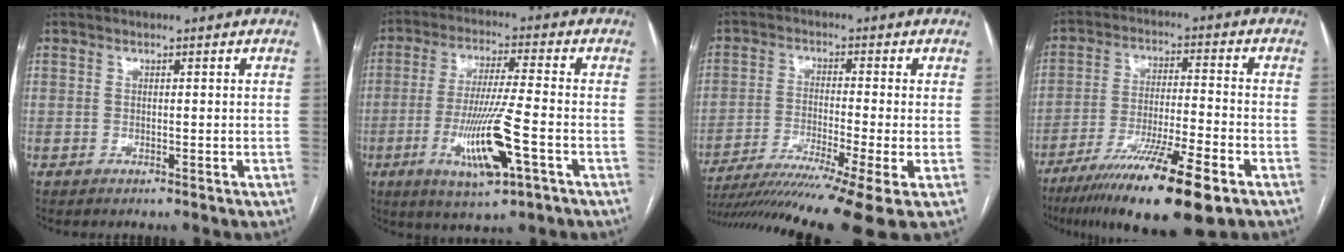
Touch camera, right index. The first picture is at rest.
{"total": 12.0, "force": [-4.2, 0.6, 11.2], "torque": [-0.220, -0.017, -0.073]}
{"total": 15.1, "force": [-11.1, -1.5, 10.1], "torque": [-0.153, -0.032, -0.180]}
{"total": 16.5, "force": [-10.4, 1.2, 12.7], "torque": [-0.208, -0.040, -0.178]}